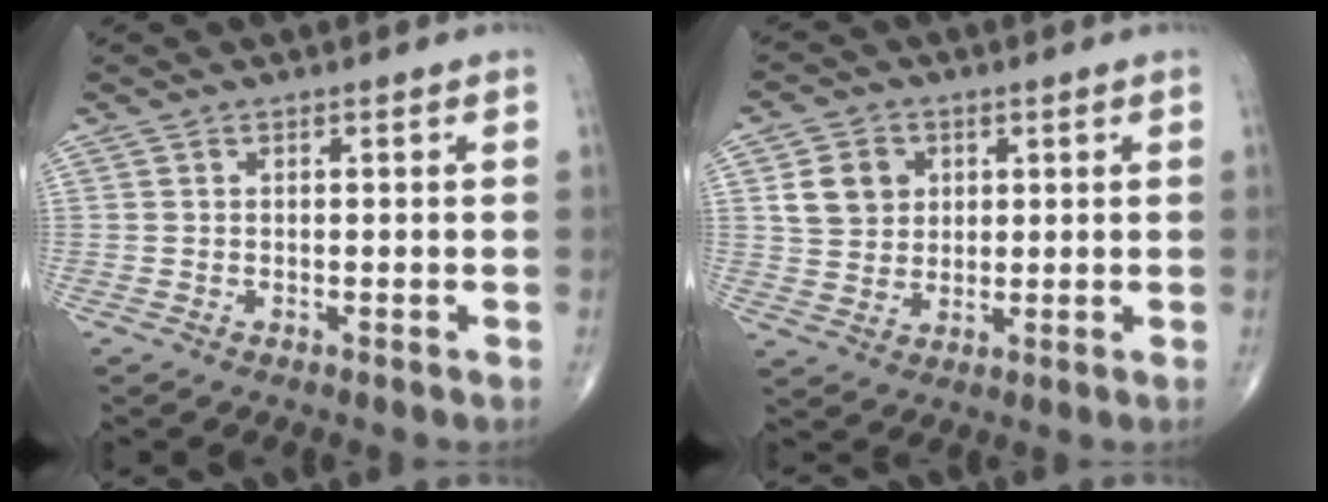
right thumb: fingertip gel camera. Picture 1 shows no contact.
{"total": 7.3, "force": [2.1, 6.2, 3.4], "torque": [-0.034, -0.006, 0.042]}